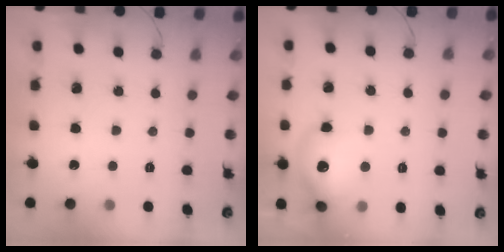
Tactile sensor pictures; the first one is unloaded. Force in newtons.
{"total": 13.4, "press": 13.4, "slide": 0.8}